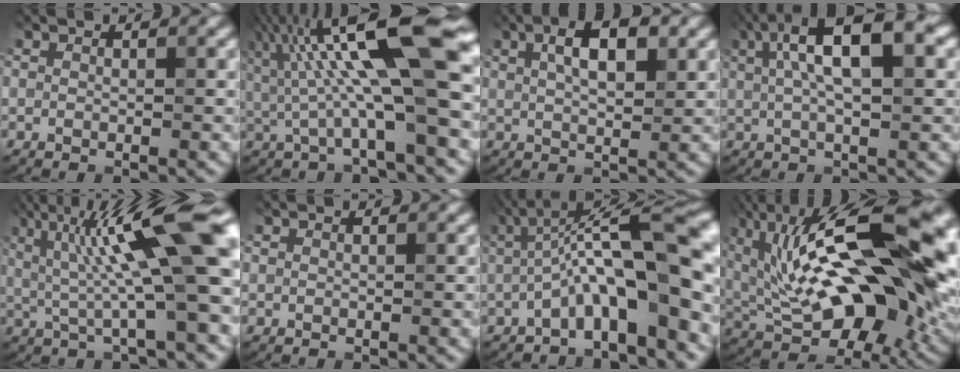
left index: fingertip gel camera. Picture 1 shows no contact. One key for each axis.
{"total": 13.6, "fx": 2.4, "fy": 3.0, "fz": 13.1, "tx": -0.214, "ty": 0.017, "tz": 0.043}
{"total": 4.5, "fx": 1.5, "fy": 1.7, "fz": 3.9, "tx": -0.069, "ty": 0.009, "tz": 0.027}
{"total": 8.3, "fx": 2.1, "fy": 2.6, "fz": 7.6, "tx": -0.125, "ty": 0.022, "tz": 0.032}
{"total": 11.5, "fx": 1.9, "fy": 2.0, "fz": 11.2, "tx": -0.182, "ty": 0.013, "tz": 0.037}
{"total": 0.0}
{"total": 9.9, "fx": -1.6, "fy": 2.3, "fz": 9.5, "tx": -0.143, "ty": 0.025, "tz": -0.028}
{"total": 20.2, "fx": 4.7, "fy": 9.2, "fz": 17.4, "tx": -0.298, "ty": 0.038, "tz": 0.084}